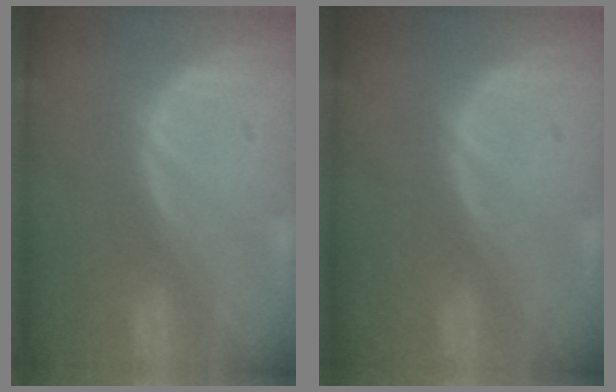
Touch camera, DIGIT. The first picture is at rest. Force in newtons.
{"total": 0.0}